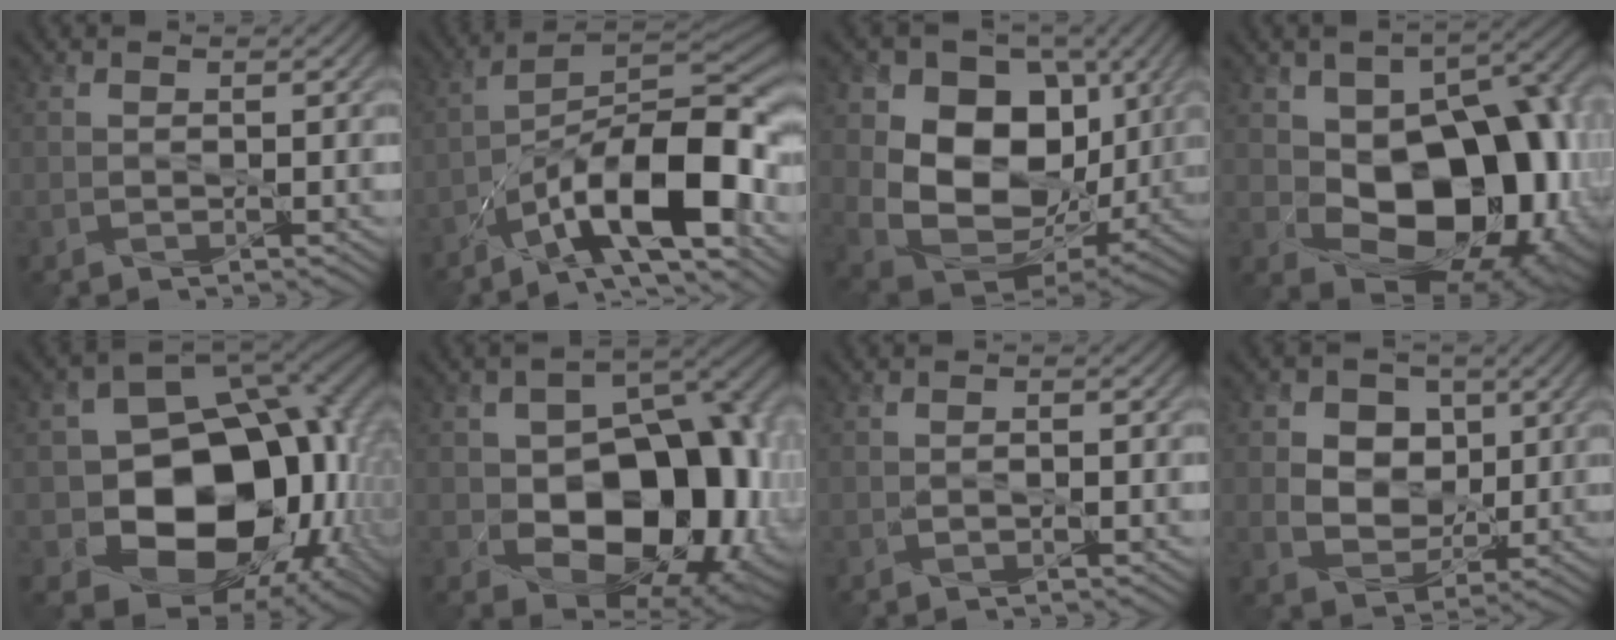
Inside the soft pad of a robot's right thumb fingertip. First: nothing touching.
{"total": 14.0, "force": [-7.7, 3.2, 11.3], "torque": [-0.180, 0.009, -0.147]}
{"total": 15.2, "force": [3.0, 11.0, 10.0], "torque": [-0.192, -0.009, 0.071]}
{"total": 15.6, "force": [-1.2, 10.6, 11.4], "torque": [-0.118, -0.026, 0.001]}
{"total": 18.9, "force": [-3.0, 14.6, 11.6], "torque": [-0.175, -0.053, -0.027]}
{"total": 16.3, "force": [-2.7, 11.0, 11.7], "torque": [-0.124, -0.015, -0.025]}
{"total": 0.7, "force": [-0.5, -0.1, 0.4], "torque": [0.000, 0.000, -0.005]}
{"total": 8.2, "force": [1.9, 6.4, 4.6], "torque": [-0.106, 0.015, 0.026]}